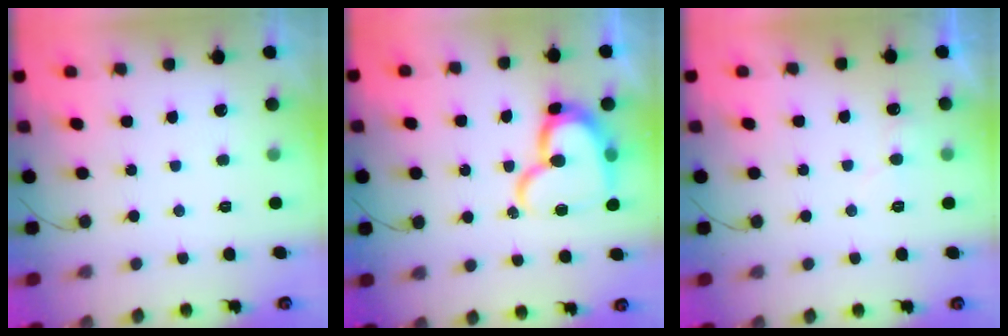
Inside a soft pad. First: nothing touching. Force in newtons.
{"total": 17.0, "press": 17.0, "slide": 1.4}
{"total": 6.0, "press": 6.0, "slide": 0.6}